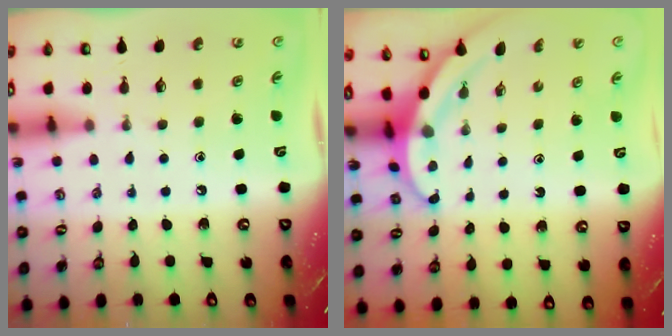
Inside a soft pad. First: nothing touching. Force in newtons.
{"total": 3.4, "press": 3.4, "slide": 0.1}